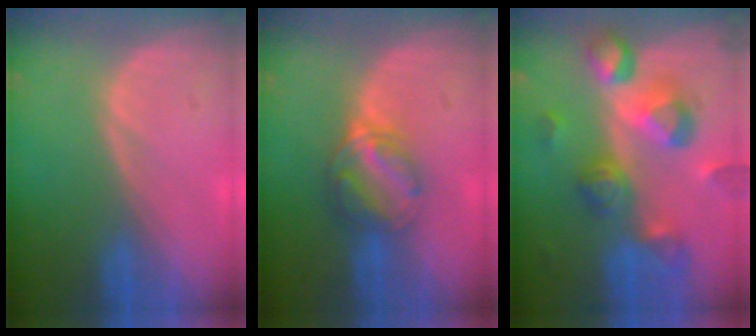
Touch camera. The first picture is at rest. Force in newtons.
{"total": 6.4, "press": 5.4, "slide": 3.3}
{"total": 10.6, "press": 9.5, "slide": 4.7}